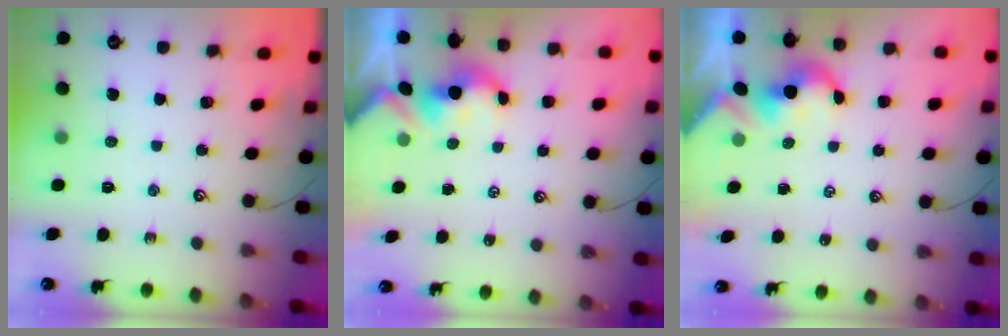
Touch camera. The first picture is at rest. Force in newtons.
{"total": 1.7, "press": 1.7, "slide": 0.2}
{"total": 2.3, "press": 2.3, "slide": 0.3}